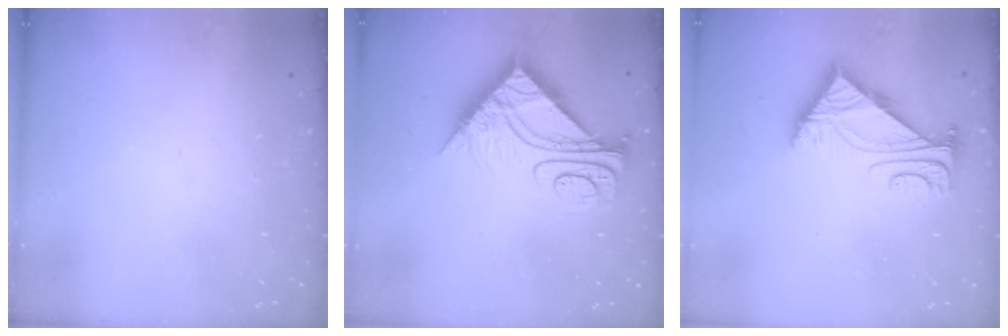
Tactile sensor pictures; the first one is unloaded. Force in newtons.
{"total": 9.9, "press": 9.9, "slide": 0.9}
{"total": 5.8, "press": 5.7, "slide": 0.9}